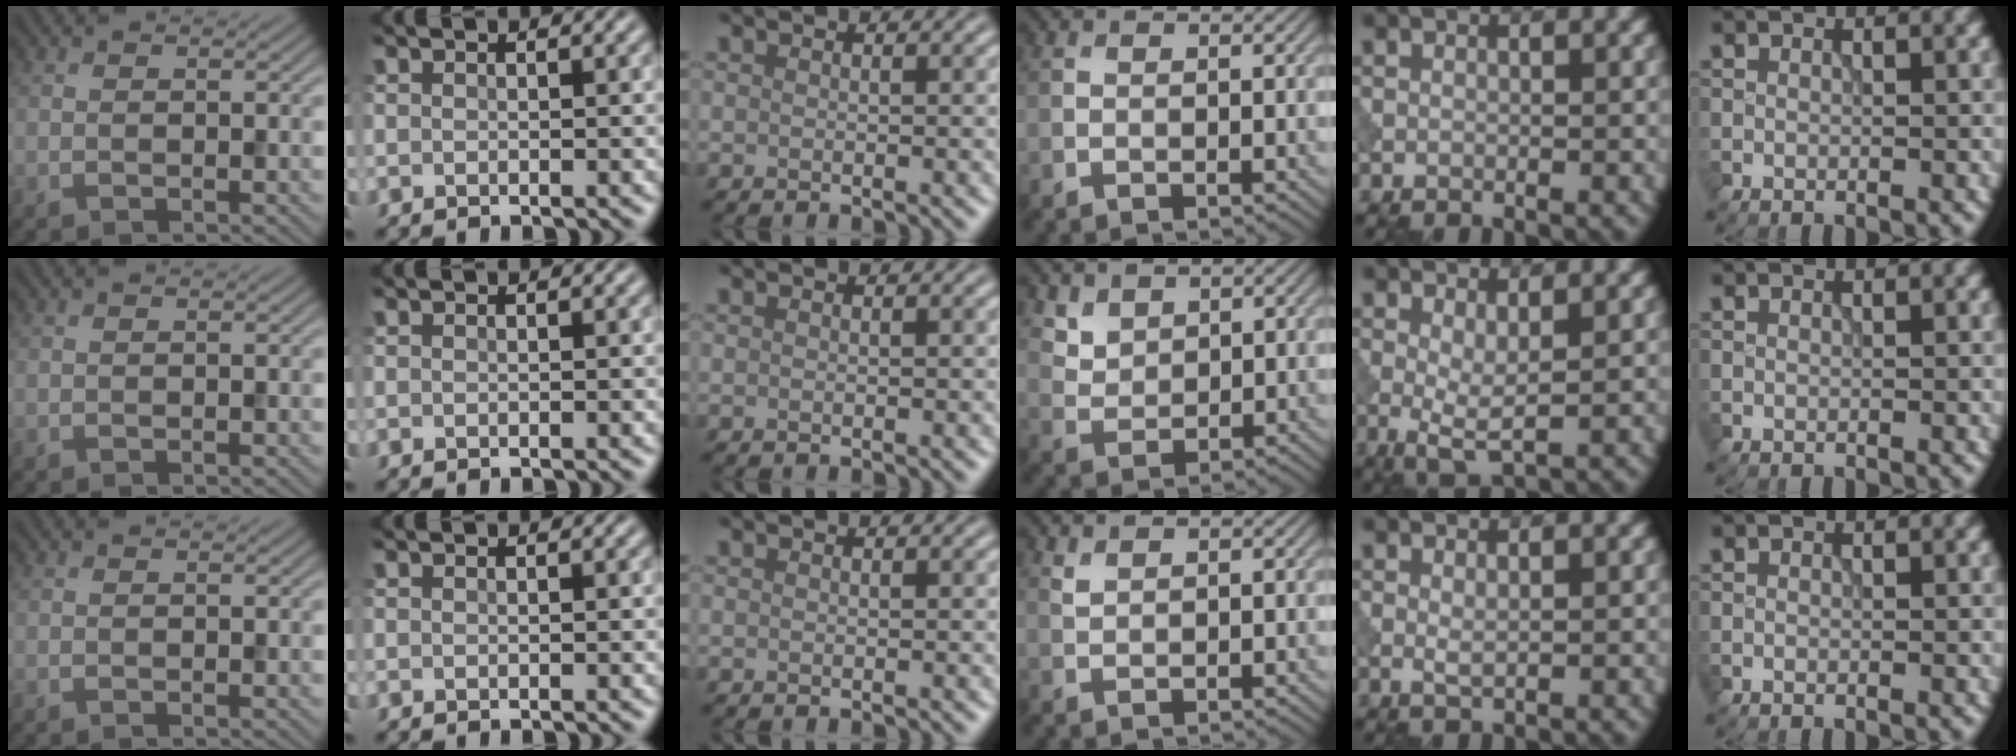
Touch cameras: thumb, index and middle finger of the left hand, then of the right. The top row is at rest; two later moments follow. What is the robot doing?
{"motion": "dispense", "object": "pipette"}